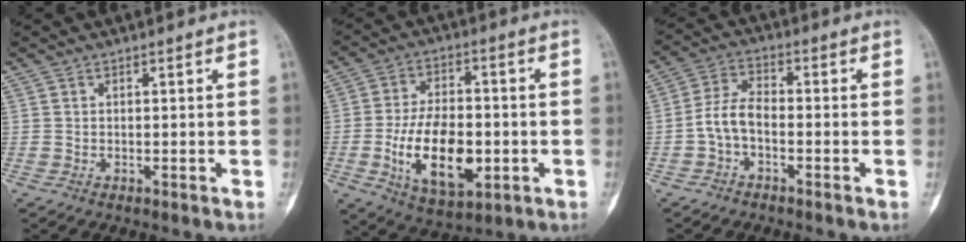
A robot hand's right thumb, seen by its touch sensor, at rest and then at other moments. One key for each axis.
{"total": 15.8, "fx": -3.4, "fy": 8.6, "fz": 12.8, "tx": -0.206, "ty": 0.007, "tz": -0.048}
{"total": 5.7, "fx": -1.9, "fy": 3.1, "fz": 4.4, "tx": -0.088, "ty": 0.027, "tz": -0.045}